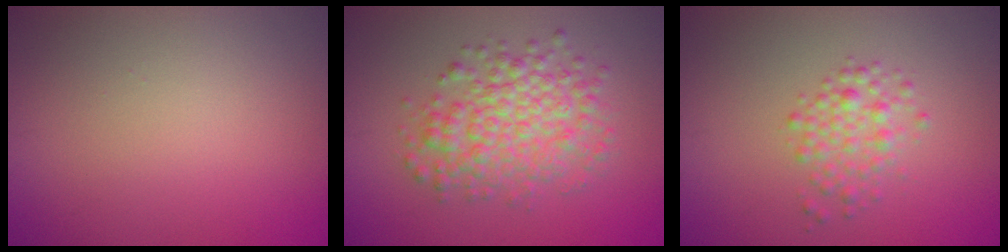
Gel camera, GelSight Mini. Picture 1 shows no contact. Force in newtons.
{"total": 5.2, "press": 5.2, "slide": 0.1}
{"total": 2.4, "press": 2.4, "slide": 0.0}